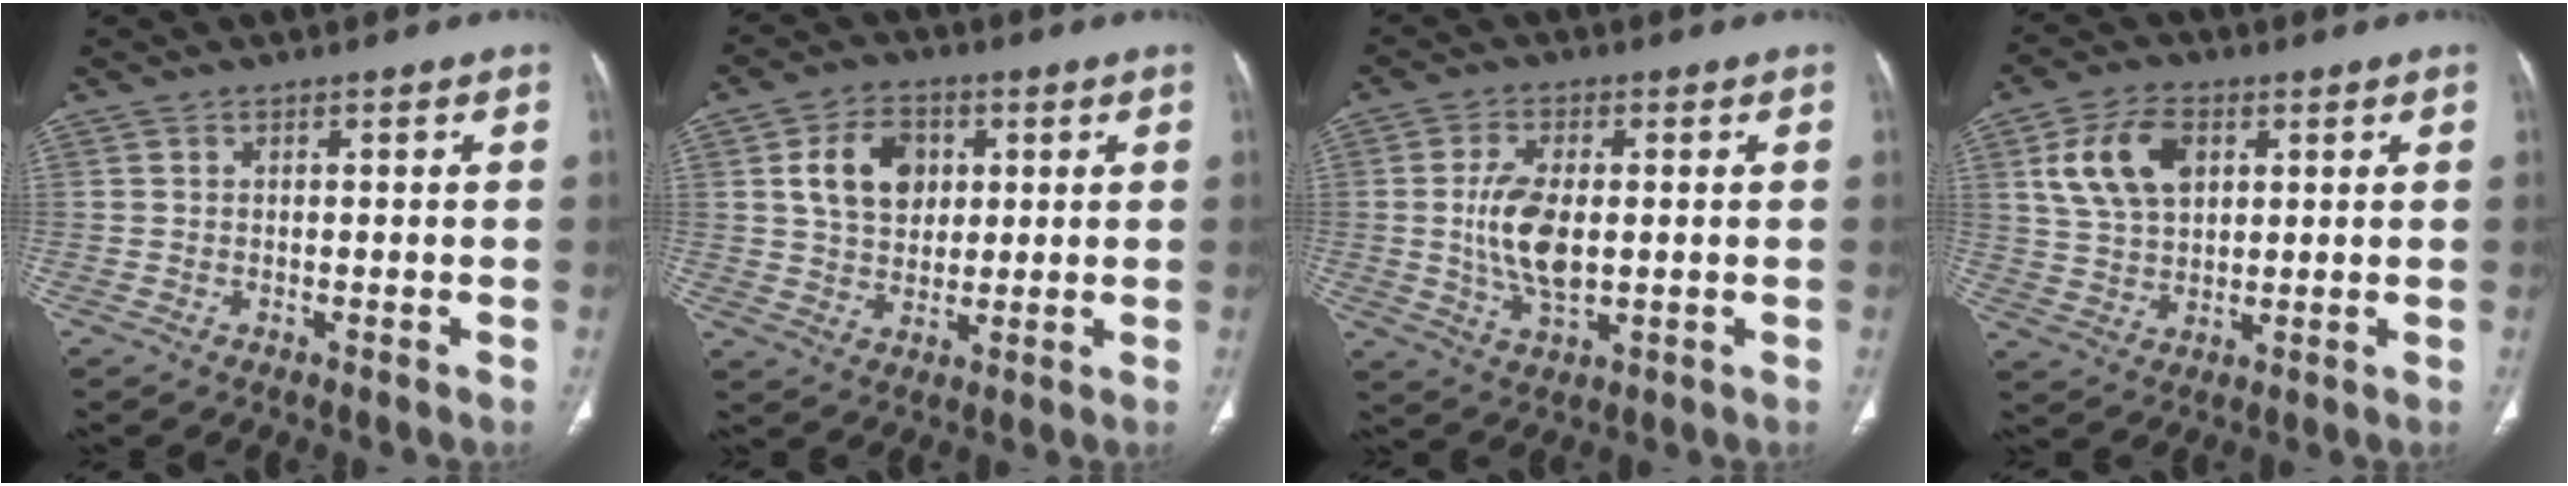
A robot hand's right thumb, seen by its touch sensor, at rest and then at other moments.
{"total": 10.4, "force": [2.8, 7.7, 6.4], "torque": [-0.082, -0.004, 0.051]}
{"total": 9.9, "force": [0.2, 5.0, 8.5], "torque": [-0.166, -0.008, 0.009]}
{"total": 11.3, "force": [3.8, 7.2, 7.8], "torque": [-0.135, -0.003, 0.075]}